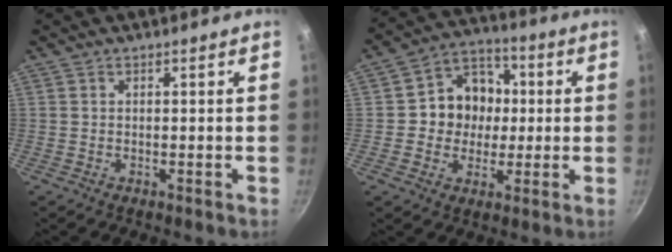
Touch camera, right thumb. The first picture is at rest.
{"total": 11.2, "force": [0.5, 10.0, 5.1], "torque": [-0.037, 0.017, -0.008]}